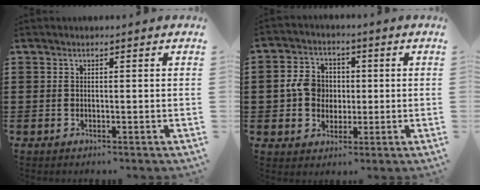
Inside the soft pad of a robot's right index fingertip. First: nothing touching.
{"total": 6.6, "force": [0.1, 5.8, 3.2], "torque": [-0.094, 0.013, -0.002]}